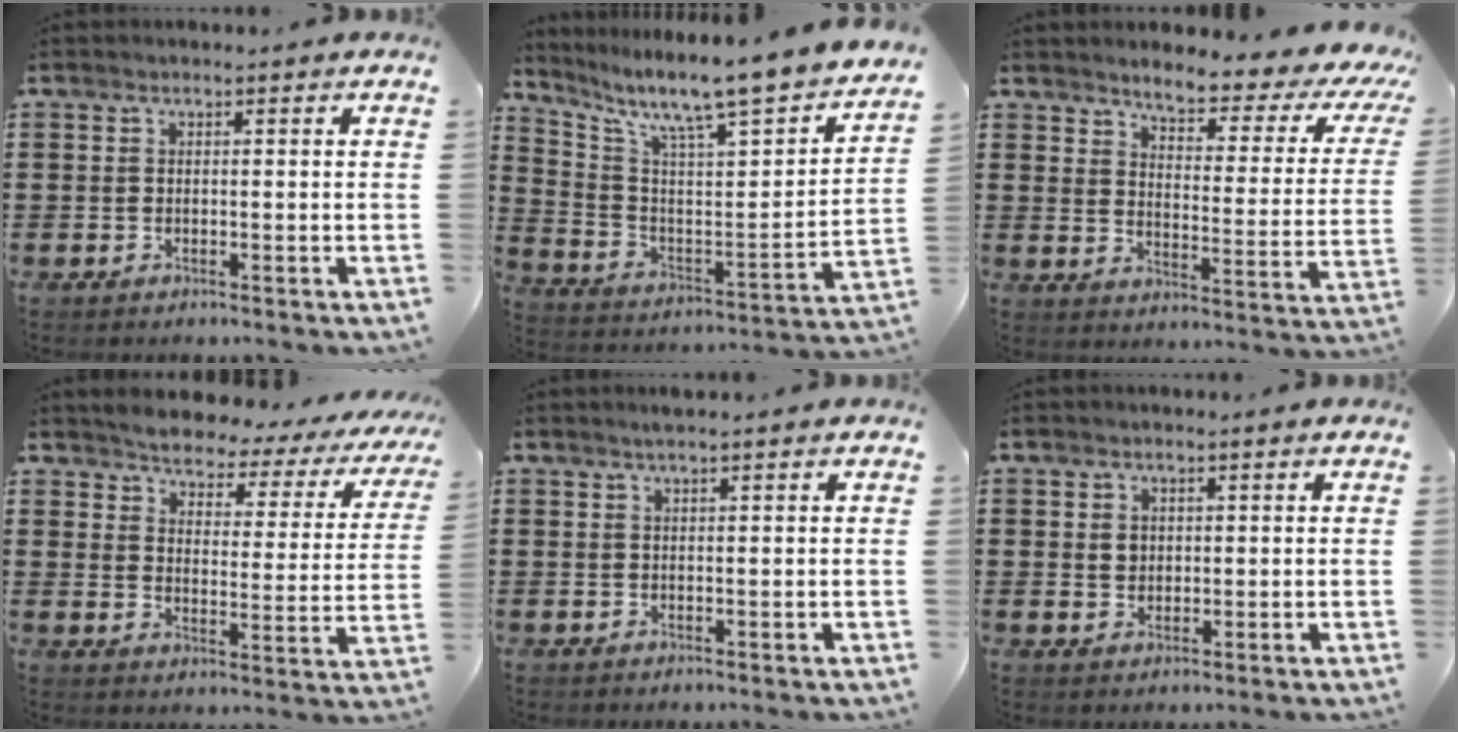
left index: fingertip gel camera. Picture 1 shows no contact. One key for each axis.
{"total": 8.0, "fx": 7.0, "fy": -0.3, "fz": 3.9, "tx": -0.103, "ty": -0.073, "tz": 0.102}
{"total": 4.8, "fx": 4.2, "fy": 0.3, "fz": 2.2, "tx": -0.051, "ty": -0.041, "tz": 0.060}
{"total": 2.9, "fx": 2.8, "fy": 0.5, "fz": 0.4, "tx": -0.033, "ty": -0.027, "tz": 0.038}
{"total": 1.0, "fx": 0.6, "fy": -0.1, "fz": 0.8, "tx": -0.014, "ty": 0.000, "tz": 0.011}
{"total": 2.0, "fx": 0.4, "fy": 1.8, "fz": 0.8, "tx": -0.014, "ty": 0.006, "tz": 0.005}